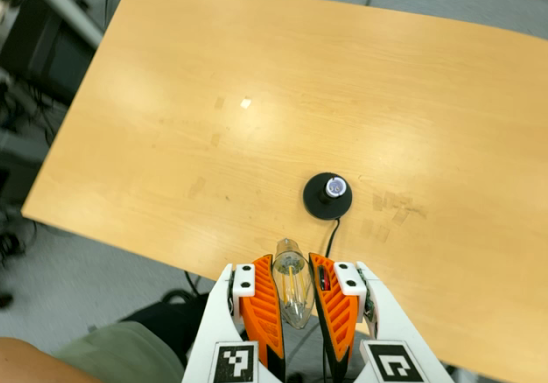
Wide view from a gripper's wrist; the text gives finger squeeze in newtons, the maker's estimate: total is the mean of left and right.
{"total": 20.9, "left": 22.9, "right": 19.0}